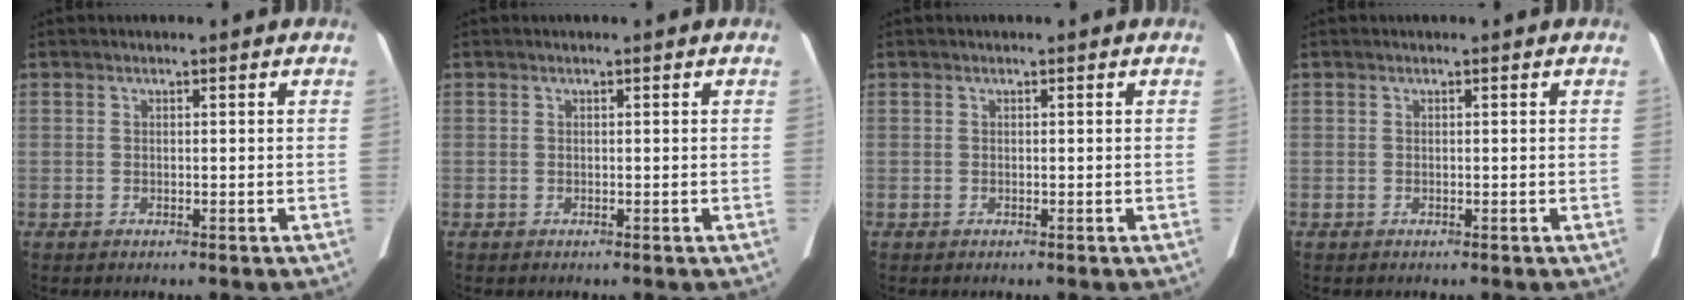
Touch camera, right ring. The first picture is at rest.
{"total": 0.0}
{"total": 0.0}
{"total": 0.0}